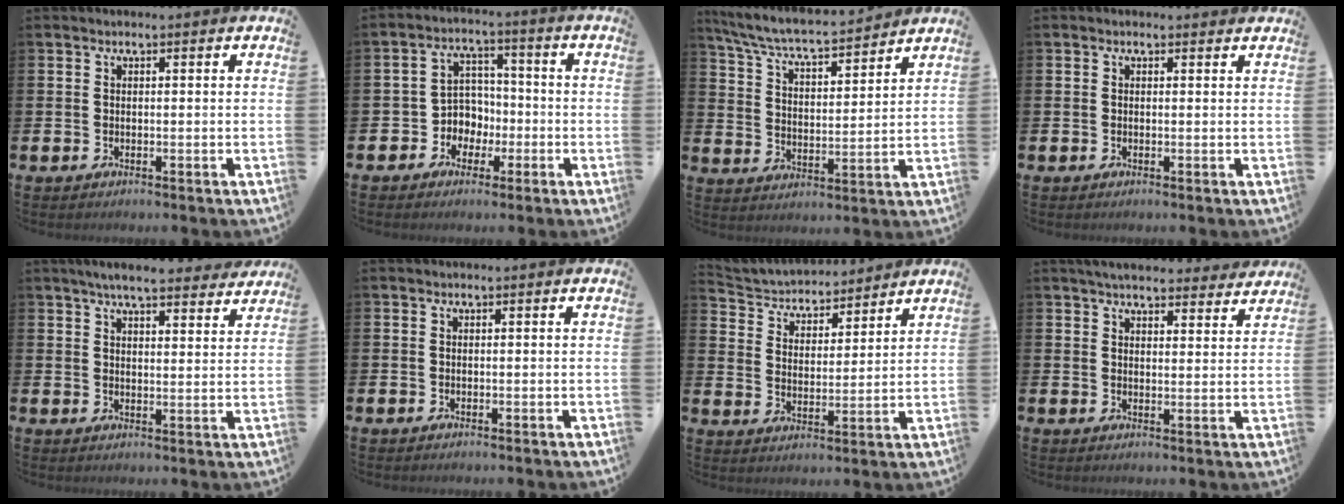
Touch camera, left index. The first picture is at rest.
{"total": 4.5, "force": [-1.2, 4.3, 0.7], "torque": [-0.038, 0.006, -0.029]}
{"total": 6.7, "force": [6.3, 0.7, 2.2], "torque": [-0.074, -0.045, 0.108]}
{"total": 0.0}
{"total": 5.8, "force": [5.4, 0.7, 2.0], "torque": [-0.046, -0.024, 0.094]}
{"total": 0.0}
{"total": 4.4, "force": [4.1, 1.5, 0.2], "torque": [-0.034, -0.034, 0.066]}
{"total": 4.4, "force": [4.2, 0.9, 1.1], "torque": [-0.025, -0.020, 0.074]}